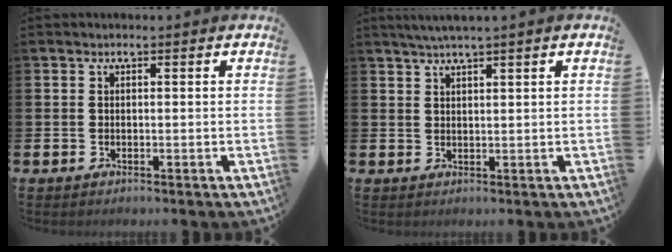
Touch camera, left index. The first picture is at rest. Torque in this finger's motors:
{"motor_torque": [0.11, -0.66, 0.41, 0.17]}